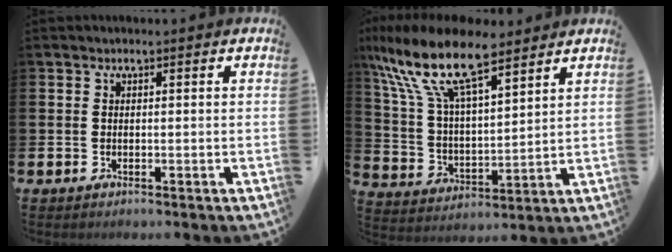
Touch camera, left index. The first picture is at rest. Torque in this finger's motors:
{"motor_torque": [0.50, -0.35, 1.05, 0.21]}